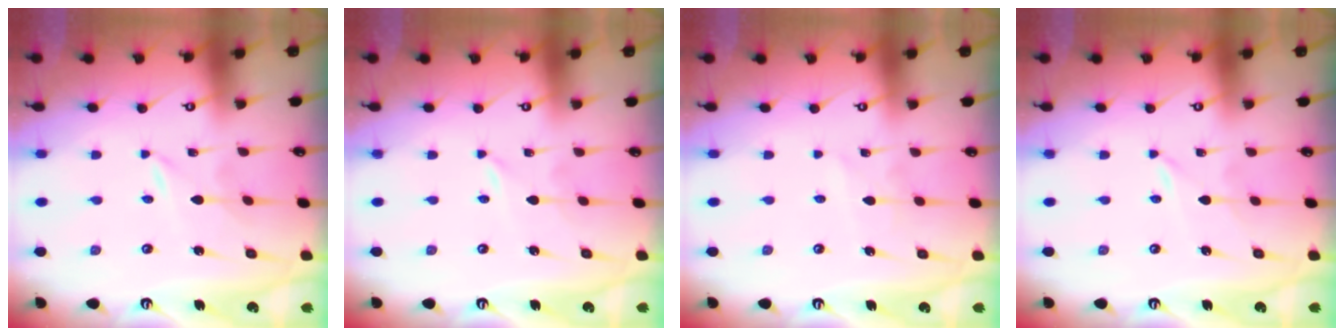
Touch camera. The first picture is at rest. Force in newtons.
{"total": 0.0}
{"total": 1.6, "press": 1.6, "slide": 0.1}
{"total": 0.0}